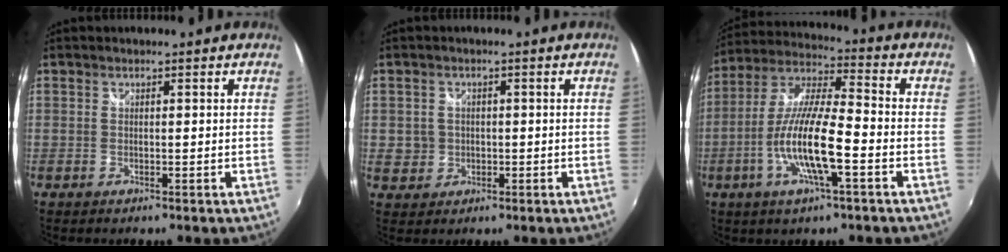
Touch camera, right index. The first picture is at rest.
{"total": 4.6, "force": [-0.3, 4.4, 1.2], "torque": [-0.027, 0.003, -0.002]}
{"total": 14.1, "force": [-4.7, 2.5, 13.0], "torque": [-0.261, -0.006, -0.092]}